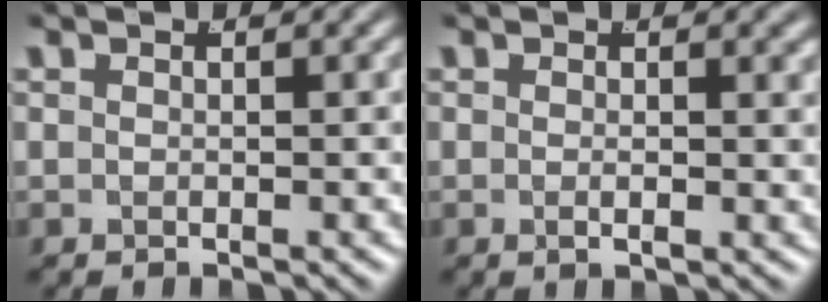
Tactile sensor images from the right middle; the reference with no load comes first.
{"total": 1.2, "force": [0.1, -0.2, 1.2], "torque": [-0.018, -0.006, 0.002]}